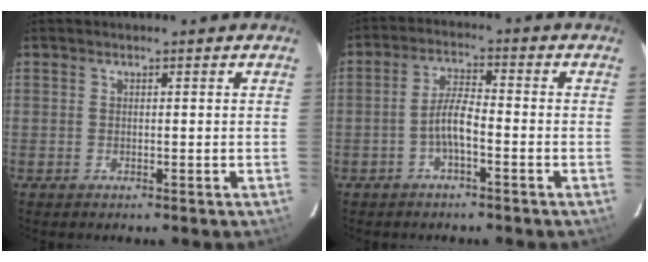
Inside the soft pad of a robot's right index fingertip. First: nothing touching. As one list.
[{"total": 4.6, "force": [-2.1, 1.0, 4.0], "torque": [-0.083, 0.012, -0.041]}]